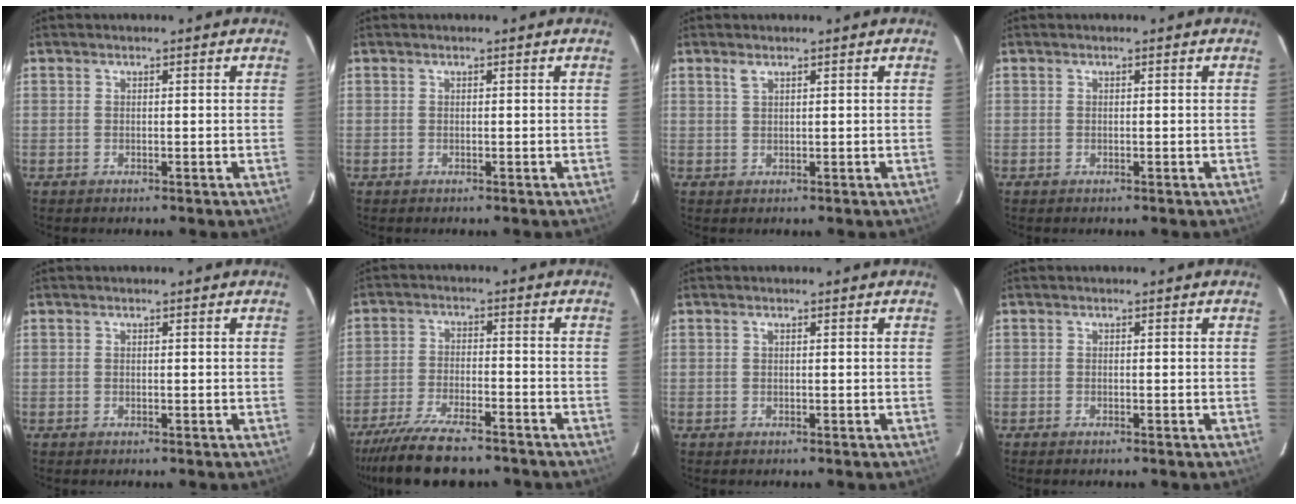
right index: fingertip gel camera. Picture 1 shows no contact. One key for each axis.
{"total": 0.0}
{"total": 1.2, "fx": 0.8, "fy": 0.4, "fz": 0.8, "tx": -0.017, "ty": 0.003, "tz": 0.017}
{"total": 0.0}
{"total": 0.0}
{"total": 14.3, "fx": -12.0, "fy": 3.5, "fz": 7.0, "tx": -0.157, "ty": -0.023, "tz": -0.201}
{"total": 0.0}
{"total": 0.6, "fx": -0.5, "fy": 0.1, "fz": 0.3, "tx": -0.006, "ty": -0.001, "tz": -0.011}